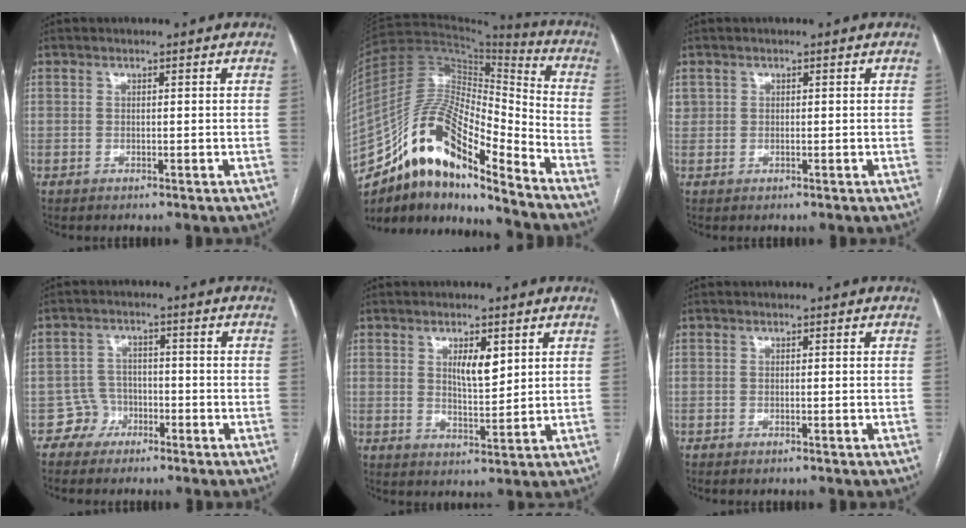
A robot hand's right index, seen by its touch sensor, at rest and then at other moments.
{"total": 18.6, "force": [-13.0, 4.7, 12.5], "torque": [-0.230, 0.038, -0.230]}
{"total": 1.7, "force": [0.6, 1.6, 0.3], "torque": [0.000, 0.012, 0.012]}
{"total": 3.9, "force": [-2.2, 3.1, -0.4], "torque": [0.013, 0.015, -0.041]}
{"total": 4.8, "force": [2.0, 1.6, 4.1], "torque": [-0.068, -0.003, 0.037]}
{"total": 0.7, "force": [-0.5, 0.0, 0.4], "torque": [-0.013, -0.003, -0.007]}